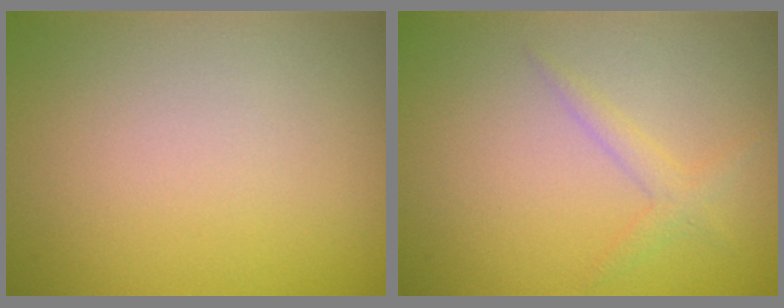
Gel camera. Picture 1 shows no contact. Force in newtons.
{"total": 1.4, "press": 1.4, "slide": 0.0}